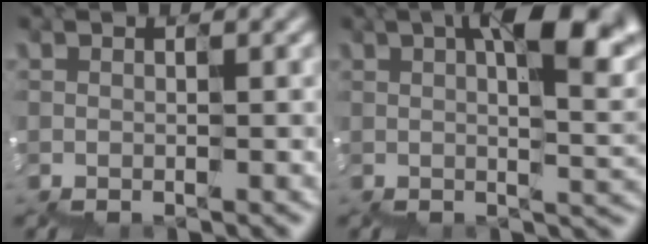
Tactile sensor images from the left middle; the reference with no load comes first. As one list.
[{"total": 9.7, "force": [3.2, 3.5, 8.4], "torque": [-0.124, 0.002, 0.051]}]